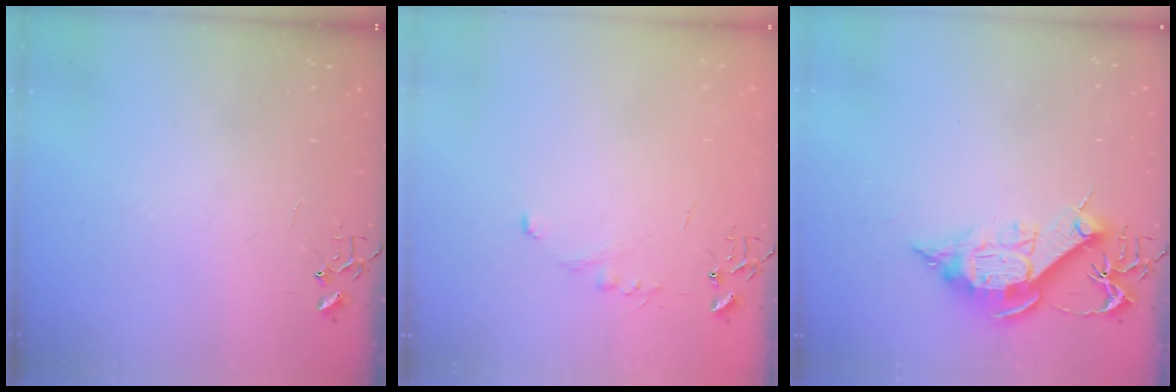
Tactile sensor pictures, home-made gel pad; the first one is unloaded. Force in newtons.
{"total": 4.8, "press": 4.7, "slide": 0.5}
{"total": 11.6, "press": 11.5, "slide": 0.8}